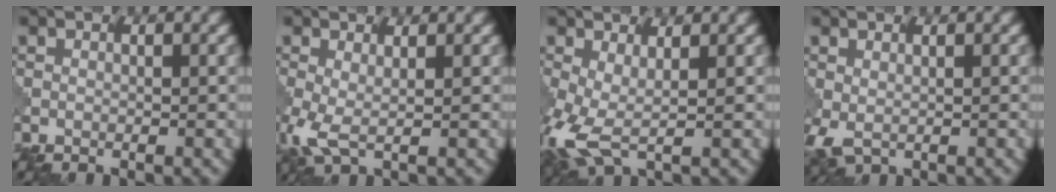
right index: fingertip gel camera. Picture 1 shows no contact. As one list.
[{"total": 2.8, "force": [0.0, 0.9, 2.6], "torque": [-0.072, -0.003, -0.004]}, {"total": 5.1, "force": [-0.6, 2.0, 4.6], "torque": [-0.124, -0.008, -0.015]}, {"total": 2.2, "force": [-0.4, 1.3, 1.8], "torque": [-0.049, -0.003, -0.005]}]